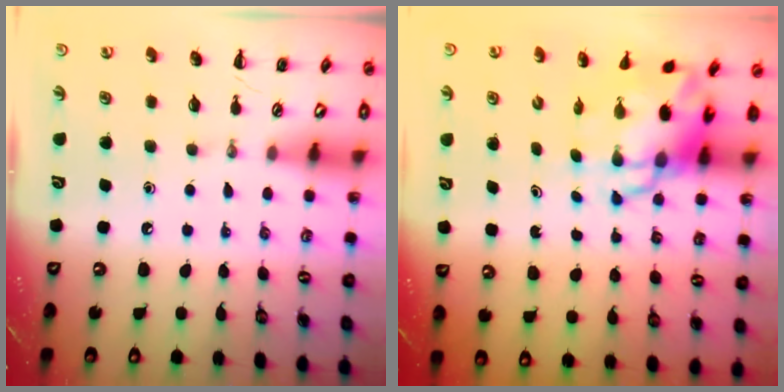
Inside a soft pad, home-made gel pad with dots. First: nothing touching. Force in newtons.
{"total": 8.3, "press": 8.0, "slide": 2.2}